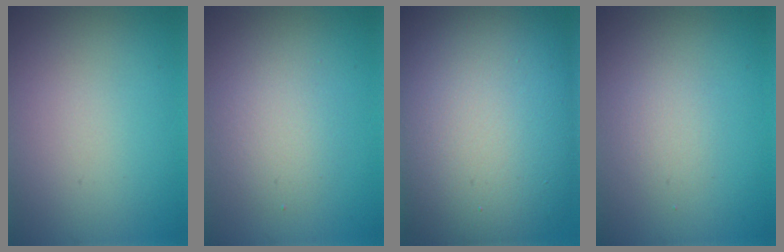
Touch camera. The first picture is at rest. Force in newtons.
{"total": 2.5, "press": 2.5, "slide": 0.3}
{"total": 17.3, "press": 17.2, "slide": 1.1}
{"total": 1.4, "press": 1.3, "slide": 0.1}